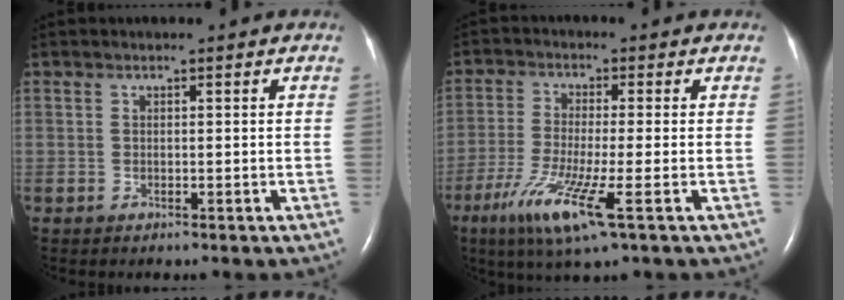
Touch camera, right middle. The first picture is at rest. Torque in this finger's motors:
{"motor_torque": [1.25, -0.60, 0.69, 0.21]}